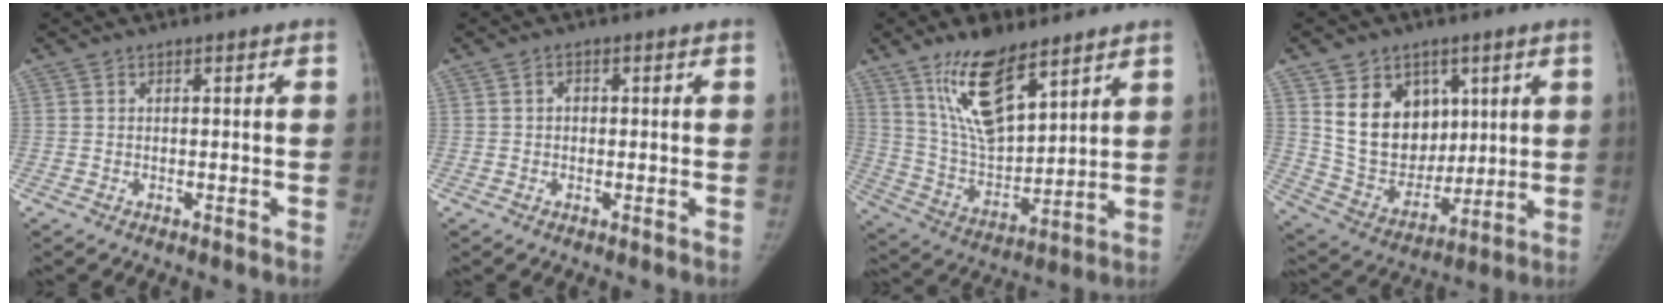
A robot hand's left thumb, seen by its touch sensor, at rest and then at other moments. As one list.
[{"total": 1.4, "force": [0.2, 1.2, 0.7], "torque": [-0.004, 0.003, 0.000]}, {"total": 16.6, "force": [10.3, 7.0, 11.0], "torque": [-0.162, -0.058, 0.202]}, {"total": 18.7, "force": [6.5, 14.4, 10.0], "torque": [-0.132, -0.025, 0.141]}]